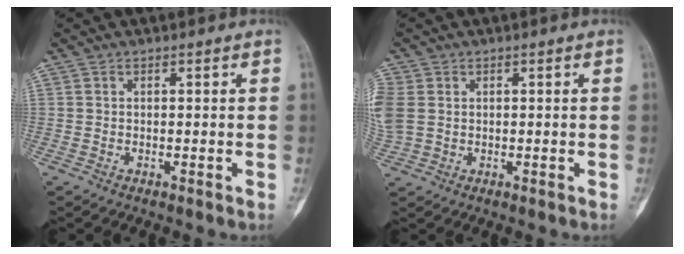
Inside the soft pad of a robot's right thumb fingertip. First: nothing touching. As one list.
[{"total": 7.7, "force": [1.0, 6.2, 4.5], "torque": [-0.137, 0.009, 0.026]}]